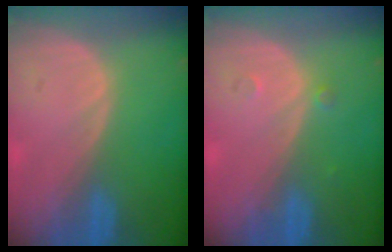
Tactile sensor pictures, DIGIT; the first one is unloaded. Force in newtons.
{"total": 0.8, "press": 0.8, "slide": 0.1}